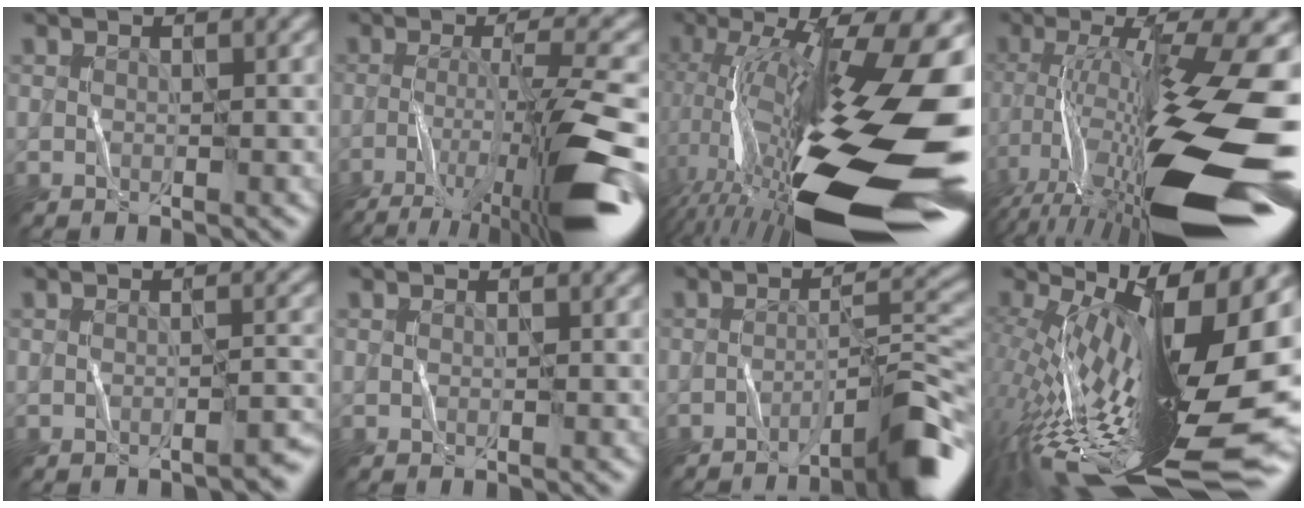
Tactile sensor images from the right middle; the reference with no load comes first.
{"total": 10.8, "force": [-5.3, 1.9, 9.2], "torque": [-0.146, 0.003, -0.093]}
{"total": 21.0, "force": [-3.5, 6.5, 19.6], "torque": [-0.326, -0.009, -0.063]}
{"total": 18.3, "force": [-5.9, 5.1, 16.5], "torque": [-0.294, 0.010, -0.106]}
{"total": 1.8, "force": [-1.5, 0.2, 1.0], "torque": [-0.010, 0.007, -0.025]}
{"total": 0.0}
{"total": 6.6, "force": [-4.1, 0.7, 5.1], "torque": [-0.060, 0.018, -0.068]}
{"total": 18.3, "force": [-0.6, 5.3, 17.5], "torque": [-0.283, -0.004, -0.017]}